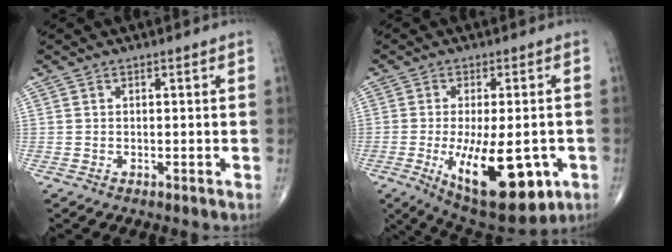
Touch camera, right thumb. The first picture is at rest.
{"total": 17.7, "force": [-5.4, 7.2, 15.3], "torque": [-0.224, -0.017, -0.061]}